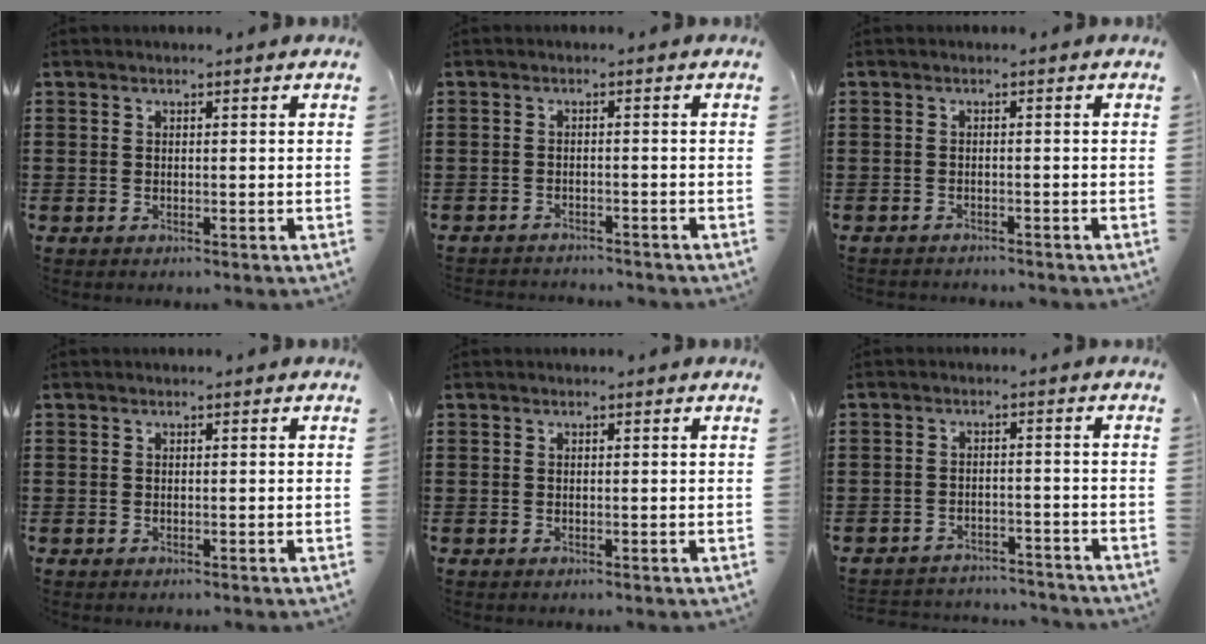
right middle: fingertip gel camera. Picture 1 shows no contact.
{"total": 1.7, "force": [-1.7, 0.1, 0.0], "torque": [-0.006, 0.001, -0.037]}
{"total": 1.1, "force": [-1.1, 0.0, 0.0], "torque": [-0.003, 0.002, -0.023]}
{"total": 0.0}
{"total": 0.0}
{"total": 3.4, "force": [-3.3, 0.5, -0.3], "torque": [-0.002, 0.001, -0.074]}